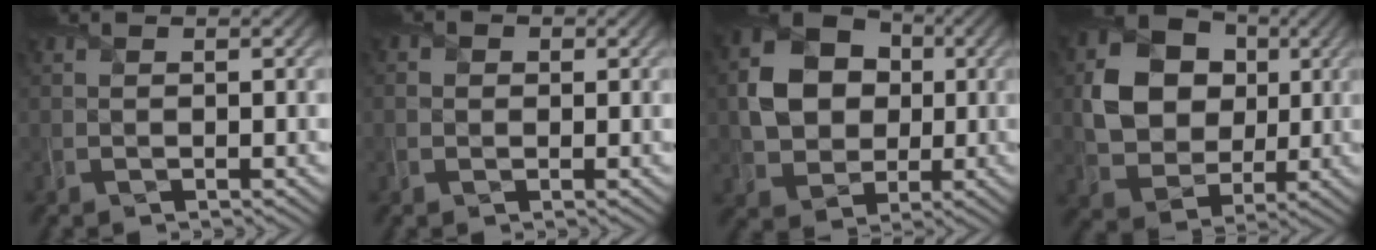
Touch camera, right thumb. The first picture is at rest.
{"total": 1.5, "force": [0.0, 1.4, 0.4], "torque": [-0.011, 0.000, -0.010]}
{"total": 9.1, "force": [0.4, 7.3, 5.3], "torque": [-0.117, 0.004, 0.000]}
{"total": 10.2, "force": [1.5, 8.4, 5.6], "torque": [-0.124, -0.003, 0.022]}